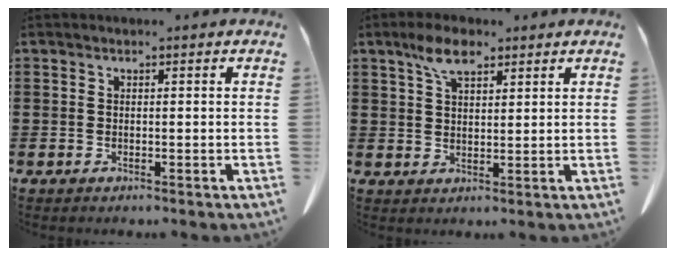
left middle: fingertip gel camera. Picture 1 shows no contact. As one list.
[{"total": 5.5, "force": [3.5, 2.4, 3.5], "torque": [-0.078, 0.007, 0.066]}]